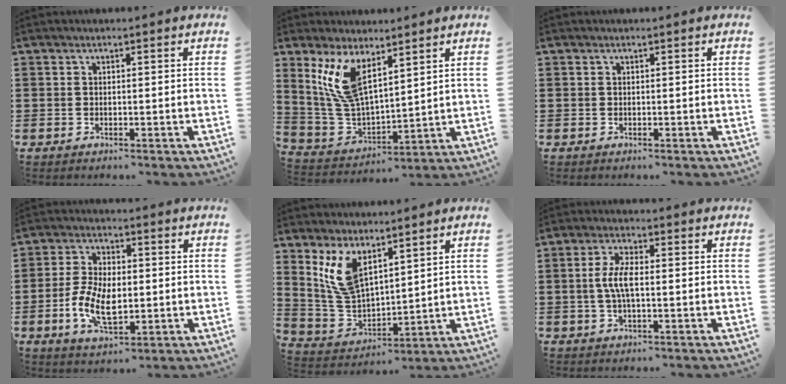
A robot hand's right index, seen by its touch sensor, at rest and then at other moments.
{"total": 10.3, "force": [5.4, 4.3, 7.7], "torque": [-0.191, -0.019, 0.096]}
{"total": 0.0}
{"total": 7.9, "force": [-1.5, 4.2, 6.5], "torque": [-0.147, 0.003, -0.033]}
{"total": 8.8, "force": [4.8, 4.3, 5.9], "torque": [-0.154, -0.013, 0.086]}
{"total": 5.1, "force": [-0.3, 1.7, 4.8], "torque": [-0.102, 0.000, -0.011]}